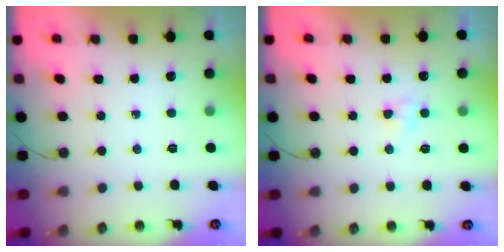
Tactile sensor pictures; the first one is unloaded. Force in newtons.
{"total": 3.0, "press": 2.9, "slide": 0.4}